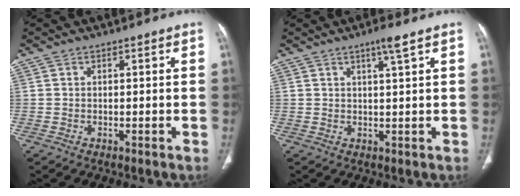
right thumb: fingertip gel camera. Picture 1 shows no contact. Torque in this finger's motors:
{"motor_torque": [0.24, 0.25, -0.16, 0.04, 0.00]}